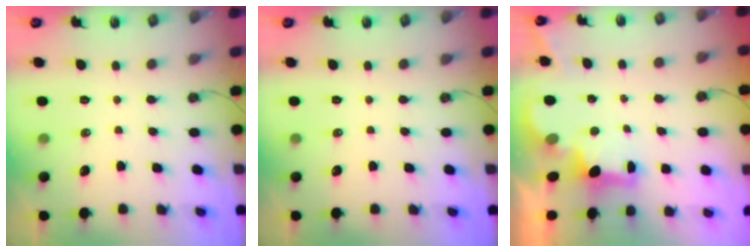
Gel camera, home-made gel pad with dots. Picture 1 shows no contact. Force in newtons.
{"total": 0.0}
{"total": 2.5, "press": 2.4, "slide": 0.7}